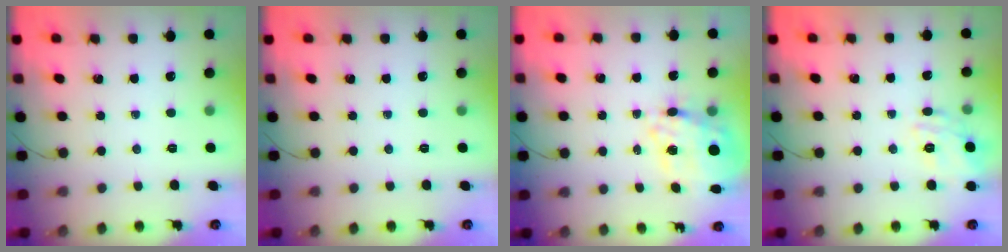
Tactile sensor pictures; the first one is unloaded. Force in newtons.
{"total": 0.0}
{"total": 16.5, "press": 16.1, "slide": 3.6}
{"total": 12.4, "press": 12.4, "slide": 0.9}